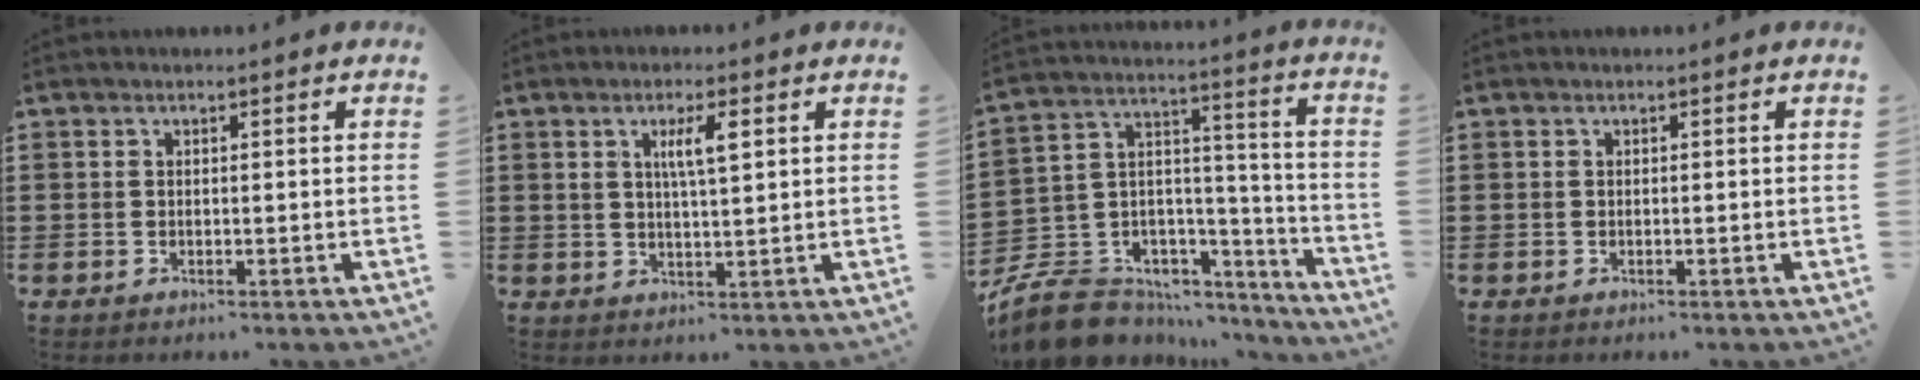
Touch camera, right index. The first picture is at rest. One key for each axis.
{"total": 4.3, "fx": 1.5, "fy": 1.0, "fz": 3.9, "tx": -0.081, "ty": 0.009, "tz": 0.022}
{"total": 8.6, "fx": -7.2, "fy": 4.4, "fz": 1.7, "tx": -0.051, "ty": 0.004, "tz": -0.132}
{"total": 0.0}